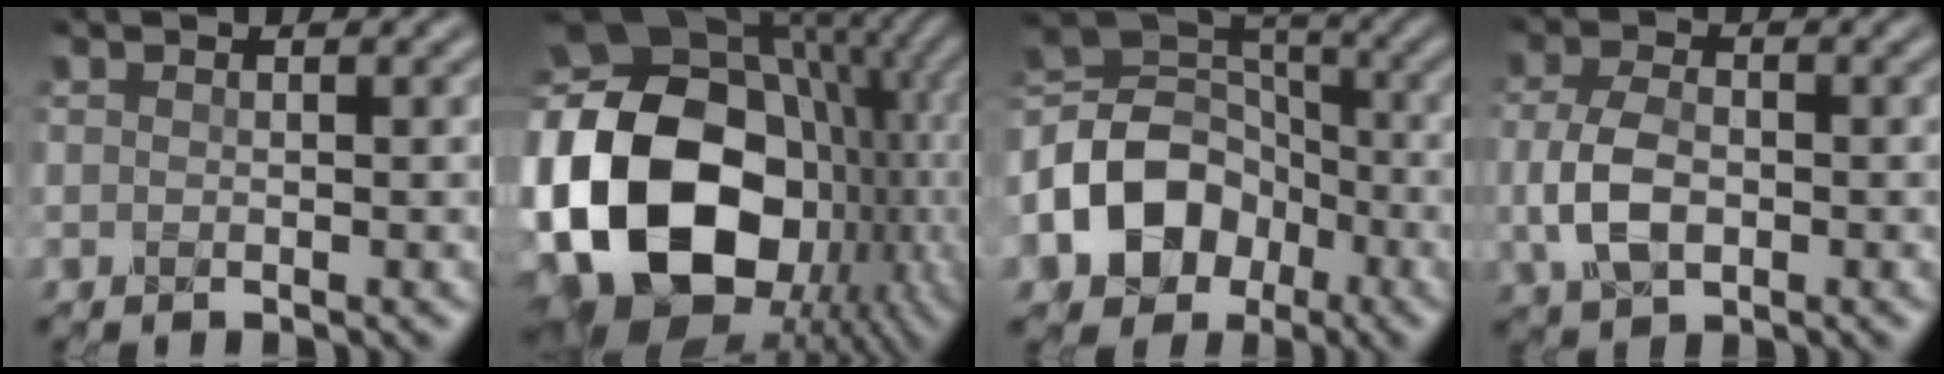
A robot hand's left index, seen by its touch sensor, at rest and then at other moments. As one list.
[{"total": 20.2, "force": [-2.8, 14.9, 13.3], "torque": [-0.297, -0.005, -0.036]}, {"total": 10.2, "force": [-3.8, 7.9, 5.3], "torque": [-0.120, -0.002, -0.080]}, {"total": 4.2, "force": [-0.7, 2.4, 3.3], "torque": [-0.085, 0.000, -0.013]}]